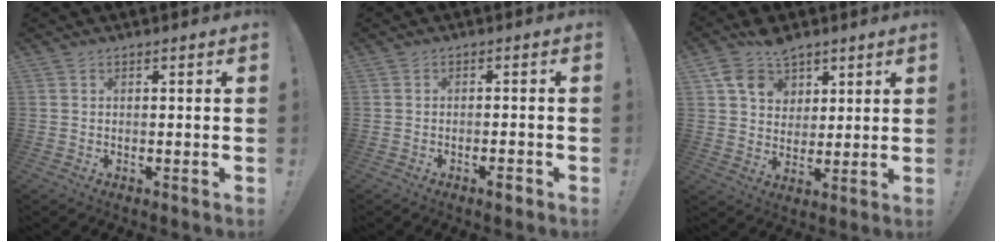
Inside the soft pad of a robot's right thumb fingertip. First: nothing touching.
{"total": 2.6, "force": [-1.7, 0.3, 1.9], "torque": [-0.028, 0.006, -0.029]}
{"total": 11.0, "force": [6.4, 7.9, 4.1], "torque": [-0.061, -0.034, 0.127]}